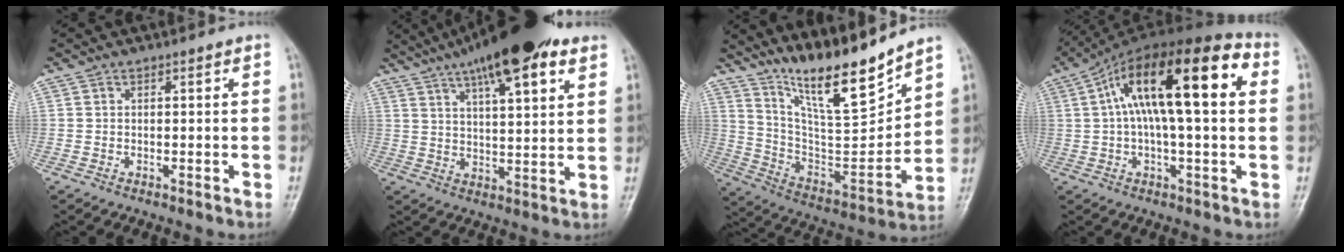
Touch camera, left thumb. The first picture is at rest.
{"total": 18.1, "force": [10.8, 5.2, 13.5], "torque": [-0.197, -0.017, 0.169]}
{"total": 17.5, "force": [14.3, 2.6, 9.9], "torque": [-0.134, -0.095, 0.264]}
{"total": 19.7, "force": [4.0, 6.8, 18.0], "torque": [-0.282, 0.039, 0.051]}